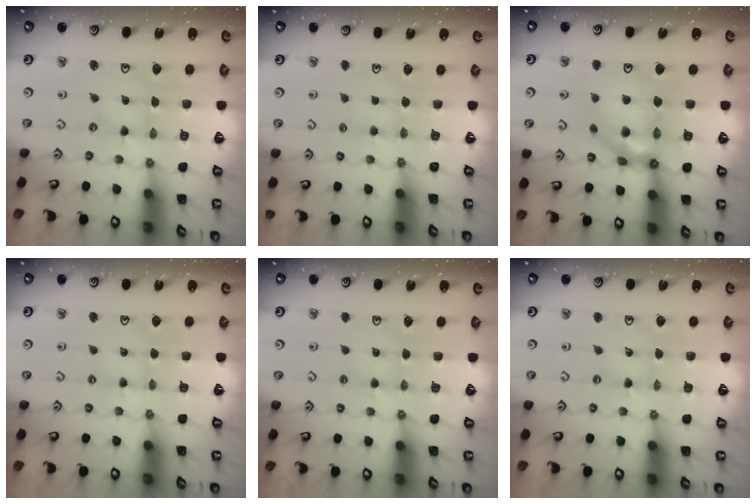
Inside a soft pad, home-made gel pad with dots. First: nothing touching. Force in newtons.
{"total": 3.8, "press": 3.7, "slide": 0.6}
{"total": 12.3, "press": 12.3, "slide": 1.2}
{"total": 2.8, "press": 2.8, "slide": 0.3}
{"total": 2.2, "press": 2.1, "slide": 0.4}
{"total": 0.0}